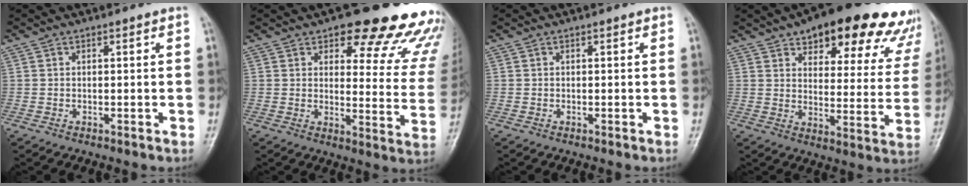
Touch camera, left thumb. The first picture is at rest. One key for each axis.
{"total": 21.3, "fx": 16.3, "fy": 7.7, "fz": 11.3, "tx": -0.081, "ty": -0.093, "tz": 0.180}
{"total": 0.0}
{"total": 25.5, "fx": 18.0, "fy": 9.9, "fz": 15.2, "tx": -0.156, "ty": -0.048, "tz": 0.220}